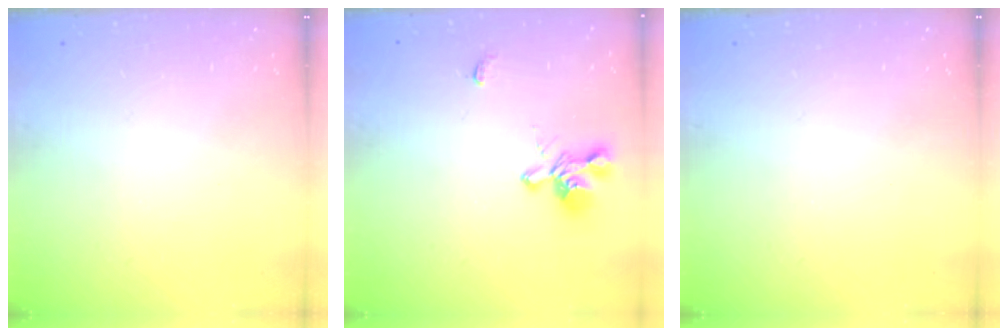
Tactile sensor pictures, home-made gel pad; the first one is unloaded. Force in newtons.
{"total": 1.9, "press": 1.5, "slide": 1.1}
{"total": 0.0}